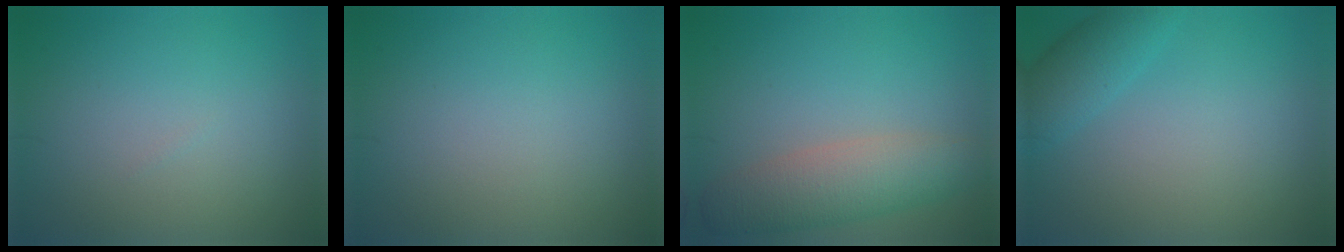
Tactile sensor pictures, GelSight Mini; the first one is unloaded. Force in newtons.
{"total": 0.0}
{"total": 4.9, "press": 4.9, "slide": 0.5}
{"total": 3.0, "press": 3.0, "slide": 0.1}